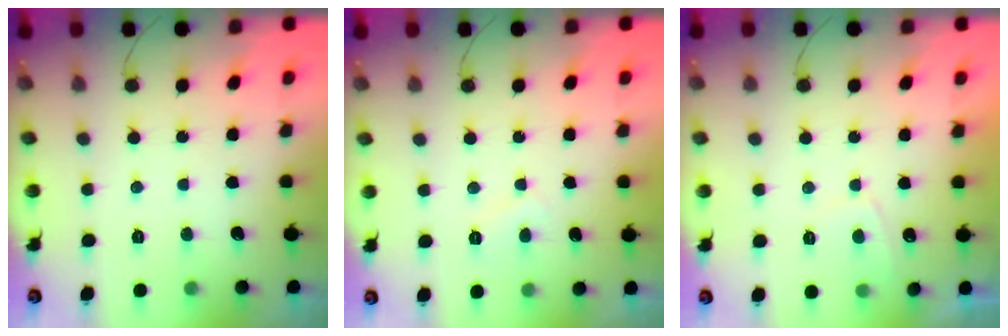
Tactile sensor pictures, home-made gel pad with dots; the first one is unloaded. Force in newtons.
{"total": 3.0, "press": 2.9, "slide": 0.3}
{"total": 1.8, "press": 1.7, "slide": 0.7}